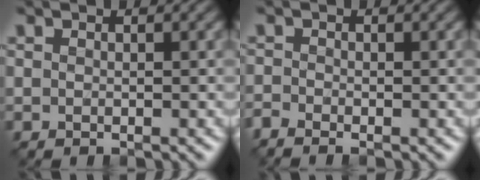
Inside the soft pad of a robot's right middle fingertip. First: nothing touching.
{"total": 1.3, "force": [-1.2, 0.2, 0.4], "torque": [-0.013, -0.005, -0.032]}